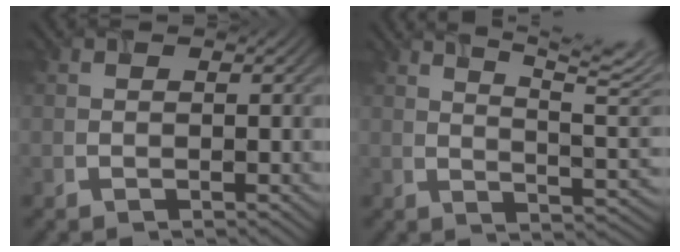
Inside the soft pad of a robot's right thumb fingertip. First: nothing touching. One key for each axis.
{"total": 12.7, "fx": 7.8, "fy": 3.5, "fz": 9.4, "tx": -0.143, "ty": 0.016, "tz": 0.106}